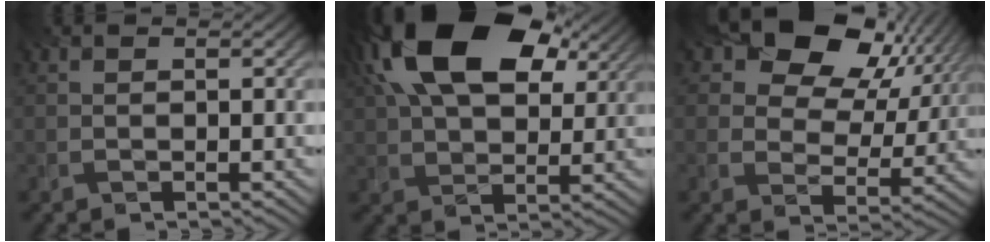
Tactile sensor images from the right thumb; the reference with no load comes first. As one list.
[{"total": 19.7, "force": [8.4, 11.4, 13.7], "torque": [-0.275, 0.056, 0.125]}, {"total": 14.7, "force": [7.7, 9.6, 8.0], "torque": [-0.140, 0.019, 0.120]}]